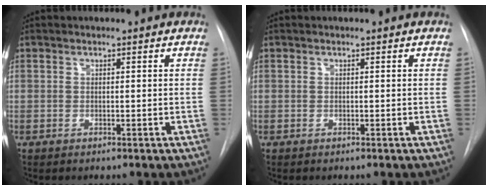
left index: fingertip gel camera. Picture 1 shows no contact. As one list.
[{"total": 0.0}]